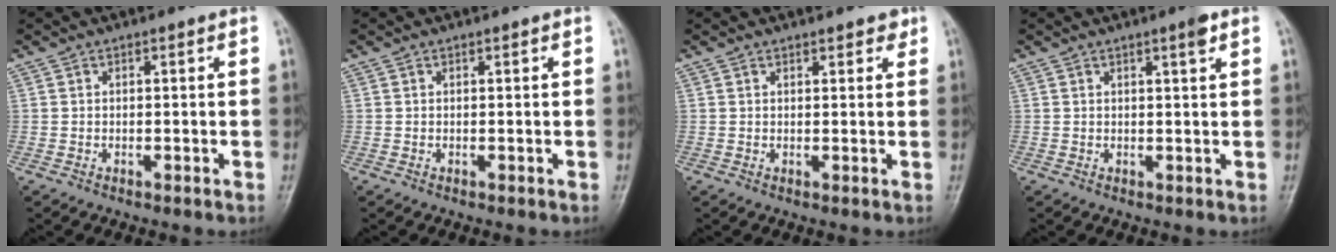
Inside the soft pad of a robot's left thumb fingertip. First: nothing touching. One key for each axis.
{"total": 0.0}
{"total": 2.0, "fx": 1.5, "fy": 1.0, "fz": 0.9, "tx": 0.004, "ty": -0.007, "tz": 0.016}
{"total": 2.0, "fx": 1.2, "fy": 0.1, "fz": 1.6, "tx": -0.025, "ty": -0.006, "tz": 0.020}